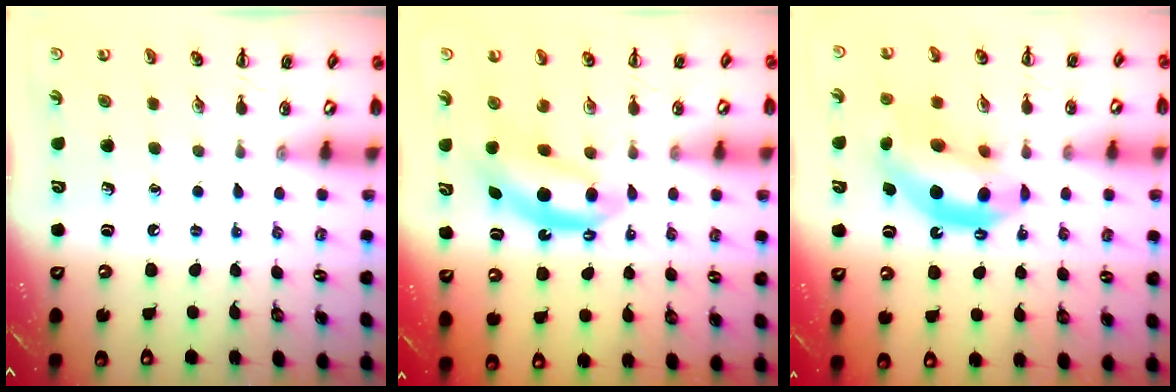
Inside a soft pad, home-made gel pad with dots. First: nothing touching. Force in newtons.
{"total": 7.4, "press": 7.3, "slide": 1.2}
{"total": 14.4, "press": 13.8, "slide": 4.2}